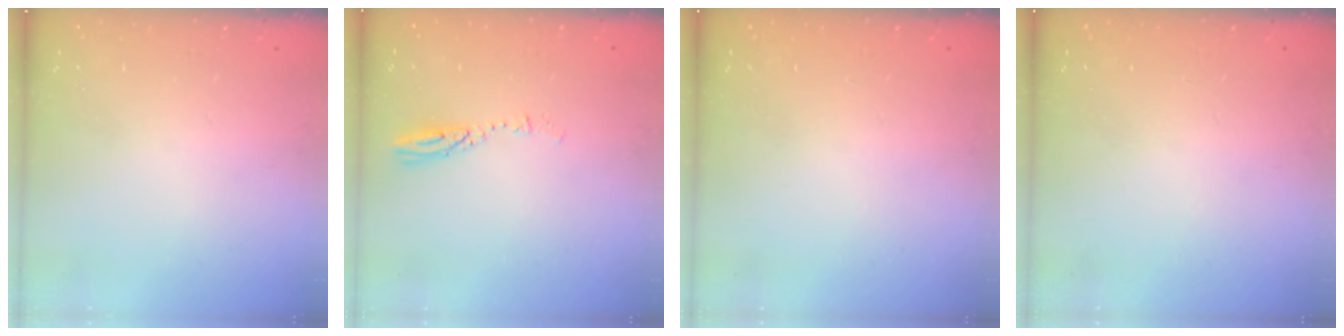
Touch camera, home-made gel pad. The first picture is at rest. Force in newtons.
{"total": 3.7, "press": 3.7, "slide": 0.1}
{"total": 0.0}
{"total": 0.0}